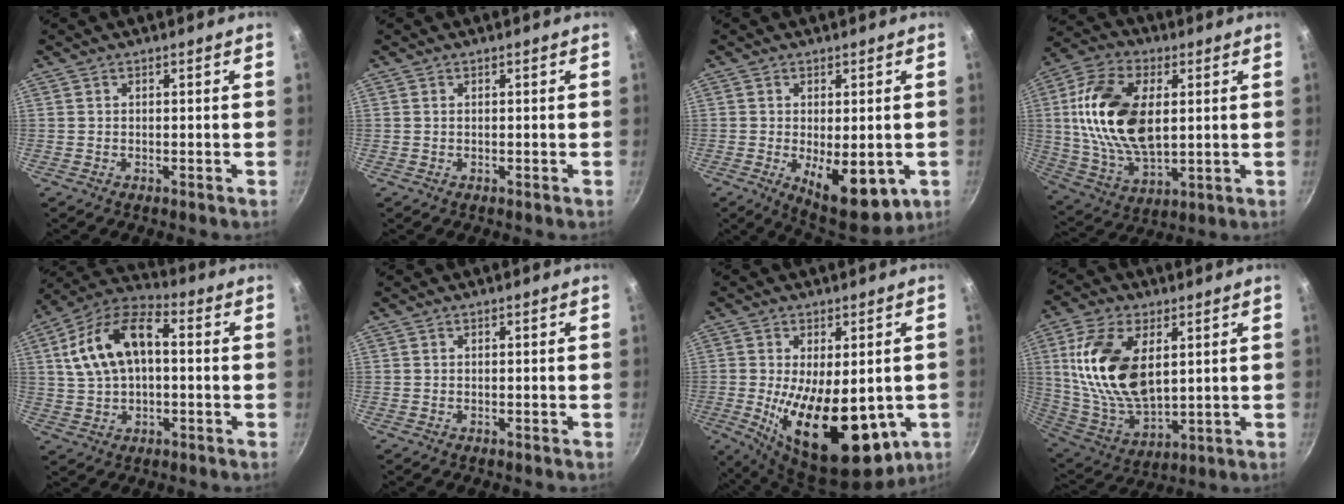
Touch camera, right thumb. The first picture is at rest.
{"total": 0.0}
{"total": 12.0, "force": [-2.7, 5.4, 10.4], "torque": [-0.125, -0.013, -0.021]}
{"total": 19.7, "force": [3.0, 11.4, 15.8], "torque": [-0.291, -0.004, 0.057]}
{"total": 15.5, "force": [2.2, 8.8, 12.6], "torque": [-0.222, 0.036, 0.027]}
{"total": 0.0}
{"total": 20.0, "force": [-2.8, 10.0, 17.1], "torque": [-0.256, -0.031, -0.023]}
{"total": 18.9, "force": [4.7, 10.5, 15.0], "torque": [-0.280, -0.023, 0.102]}